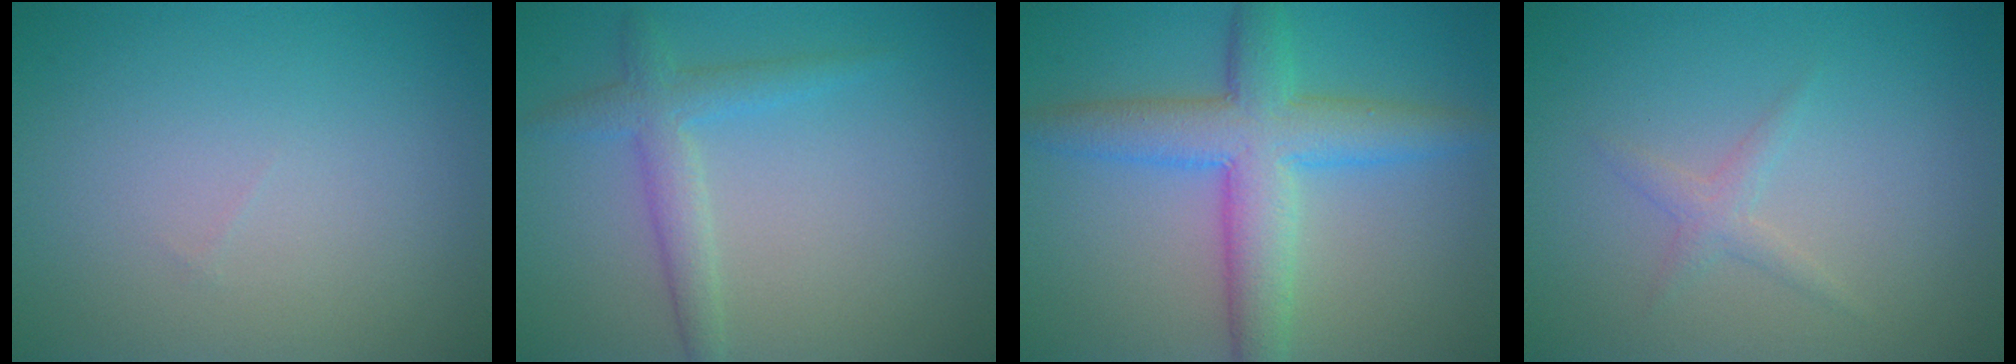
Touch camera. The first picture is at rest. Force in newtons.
{"total": 2.8, "press": 2.8, "slide": 0.1}
{"total": 6.7, "press": 6.7, "slide": 0.2}
{"total": 1.3, "press": 1.3, "slide": 0.0}